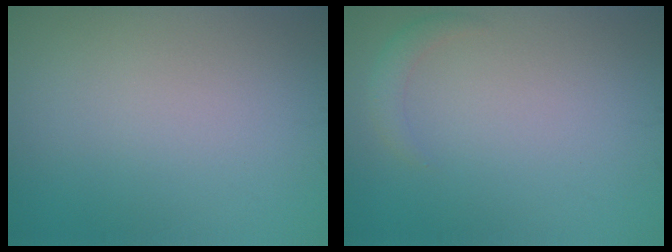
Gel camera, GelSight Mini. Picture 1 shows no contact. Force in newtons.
{"total": 1.3, "press": 1.2, "slide": 0.1}